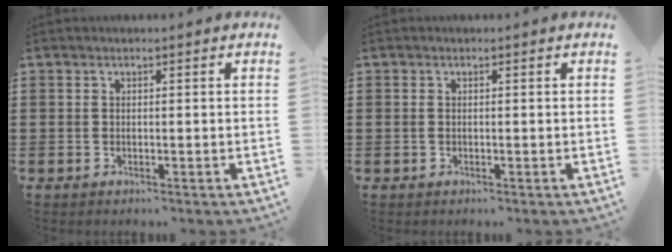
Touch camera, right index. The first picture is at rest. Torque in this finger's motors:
{"motor_torque": [0.25, 0.59, 0.02, 0.01]}